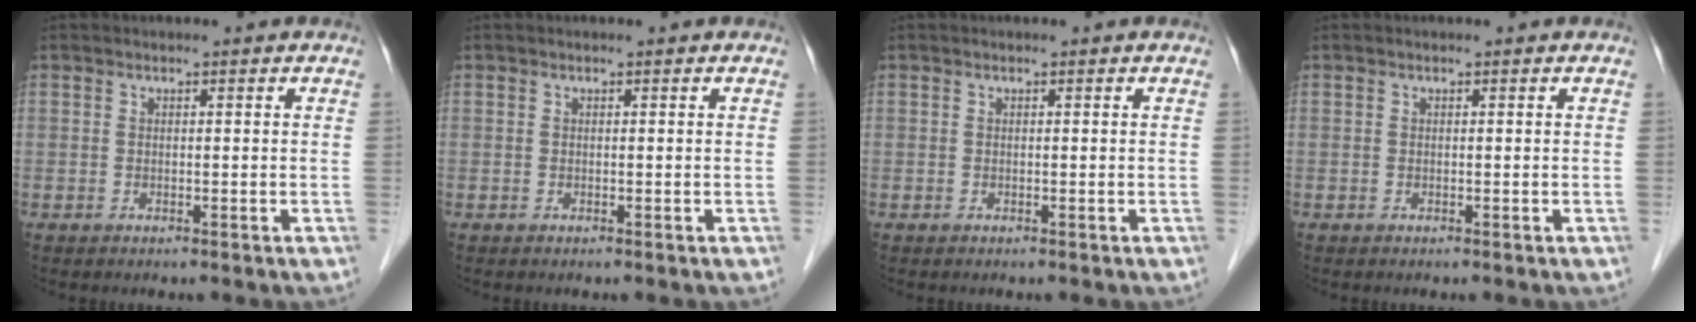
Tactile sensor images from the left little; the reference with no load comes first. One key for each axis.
{"total": 0.0}
{"total": 0.0}
{"total": 0.0}